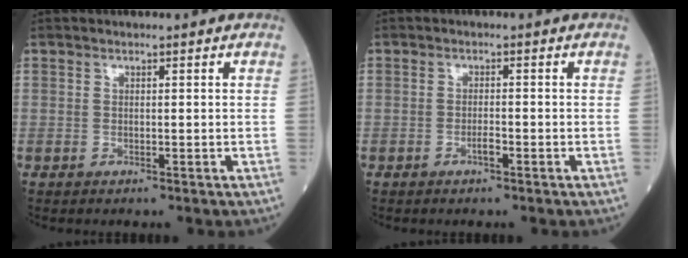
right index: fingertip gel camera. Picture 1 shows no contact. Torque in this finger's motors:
{"motor_torque": [0.22, -0.15, 0.14, 0.02]}